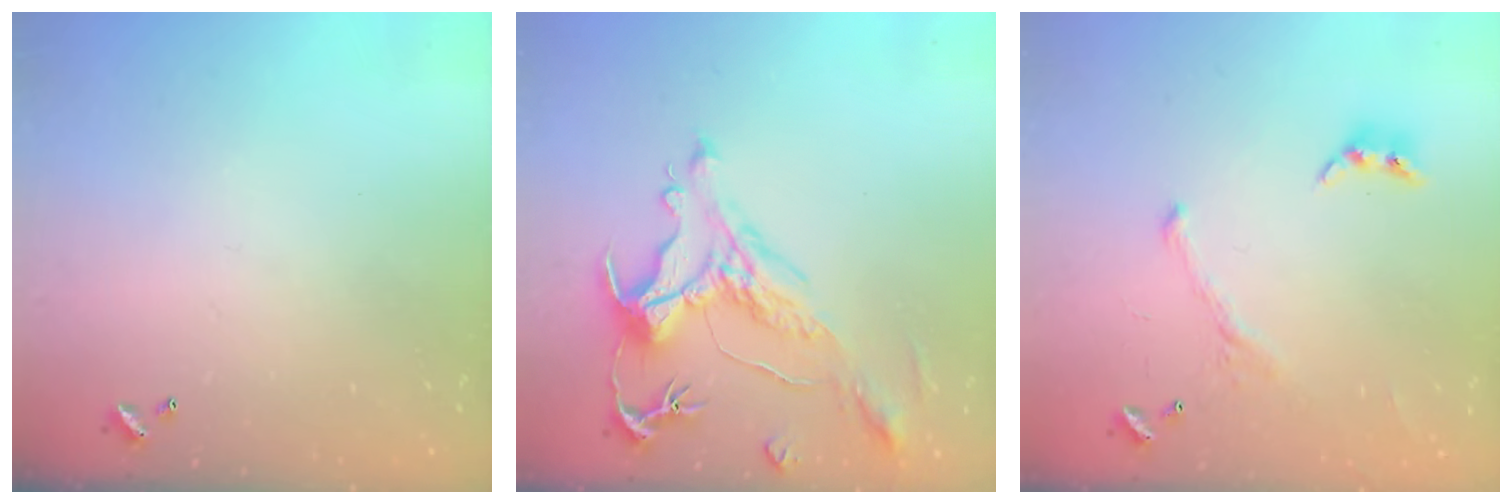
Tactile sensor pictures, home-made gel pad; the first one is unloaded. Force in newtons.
{"total": 1.2, "press": 0.2, "slide": 1.2}
{"total": 2.0, "press": 2.0, "slide": 0.4}